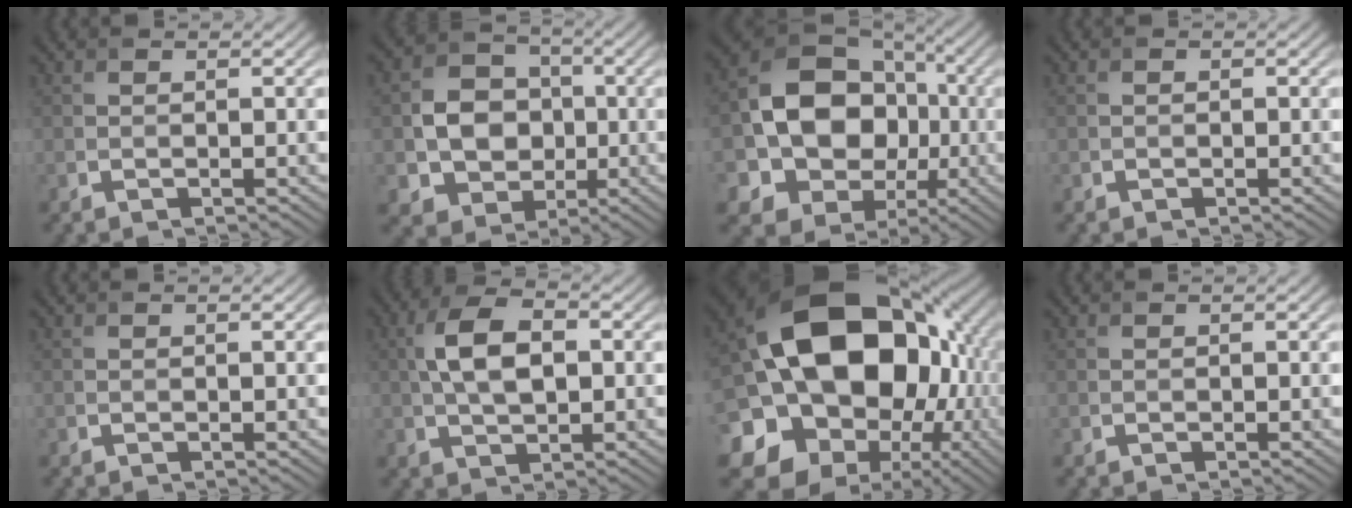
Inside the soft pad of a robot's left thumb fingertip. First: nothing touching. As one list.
[{"total": 8.3, "force": [-1.2, 7.0, 4.2], "torque": [-0.091, 0.004, -0.038]}, {"total": 16.1, "force": [-1.8, 13.2, 9.0], "torque": [-0.179, -0.014, -0.038]}, {"total": 0.6, "force": [-0.5, 0.3, 0.0], "torque": [-0.003, -0.002, -0.013]}, {"total": 0.0}, {"total": 7.6, "force": [0.4, 4.3, 6.3], "torque": [-0.129, 0.011, 0.001]}, {"total": 23.6, "force": [0.3, 19.2, 13.8], "torque": [-0.302, -0.035, 0.004]}, {"total": 0.0}]